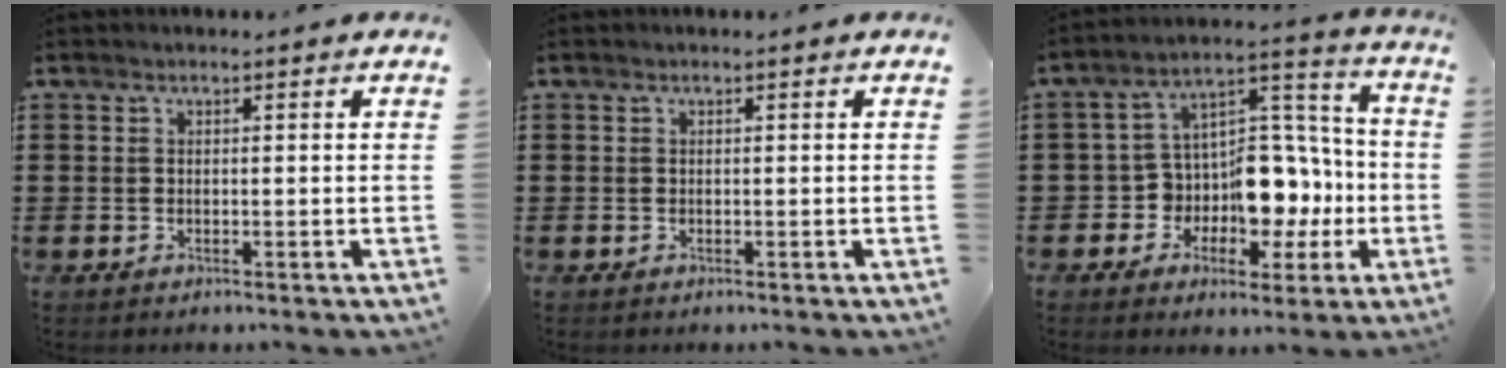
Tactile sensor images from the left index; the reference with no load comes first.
{"total": 0.0}
{"total": 9.8, "force": [-1.8, 8.6, 4.4], "torque": [-0.083, -0.007, -0.023]}